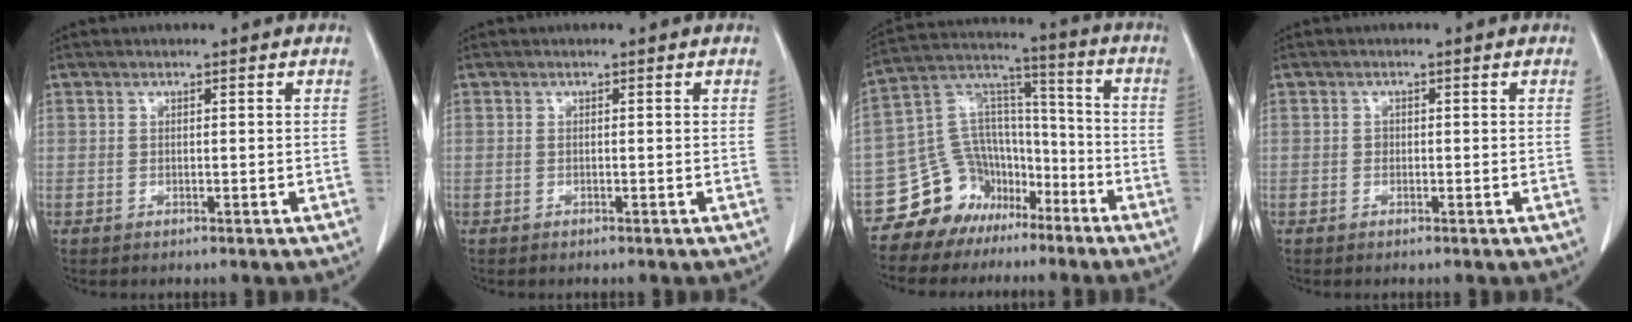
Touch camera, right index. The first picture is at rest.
{"total": 0.0}
{"total": 12.9, "force": [-8.6, 9.2, 2.8], "torque": [-0.061, 0.080, -0.147]}
{"total": 0.5, "force": [0.0, 0.5, 0.2], "torque": [0.000, 0.004, 0.000]}